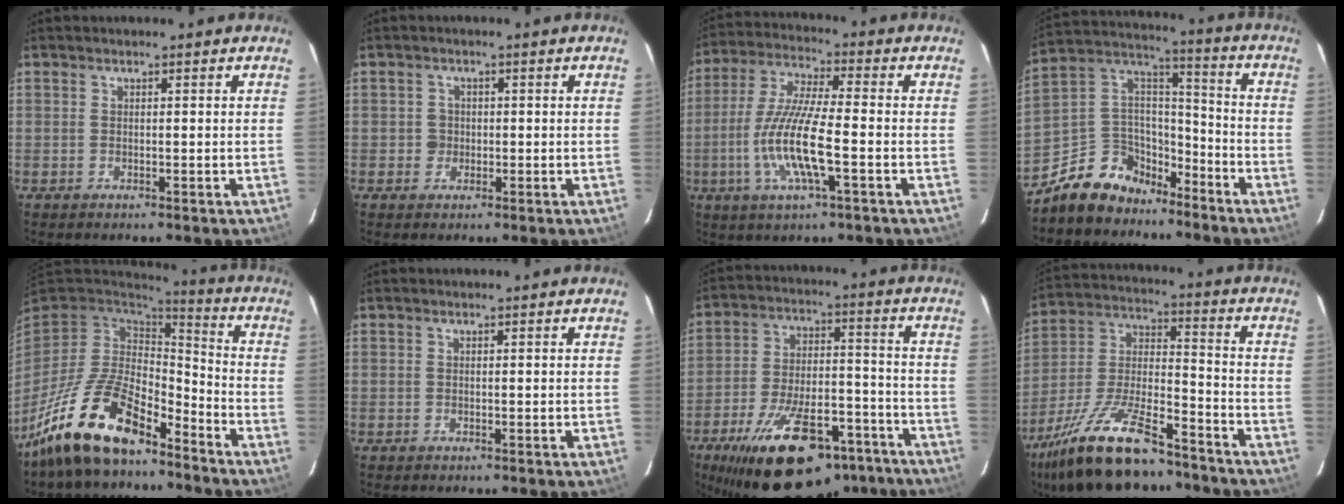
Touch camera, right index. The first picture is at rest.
{"total": 2.1, "force": [-0.3, 2.1, 0.2], "torque": [-0.001, 0.005, -0.003]}
{"total": 13.5, "force": [-3.6, 2.2, 12.8], "torque": [-0.263, -0.007, -0.070]}
{"total": 13.6, "force": [-9.8, 8.7, 3.6], "torque": [-0.095, 0.063, -0.165]}
{"total": 17.8, "force": [-12.6, 6.8, 10.6], "torque": [-0.224, -0.015, -0.233]}
{"total": 0.0}
{"total": 26.4, "force": [-18.9, 10.8, 14.8], "torque": [-0.259, 0.000, -0.268]}
{"total": 21.7, "force": [-16.1, 6.8, 12.9], "torque": [-0.261, -0.012, -0.276]}